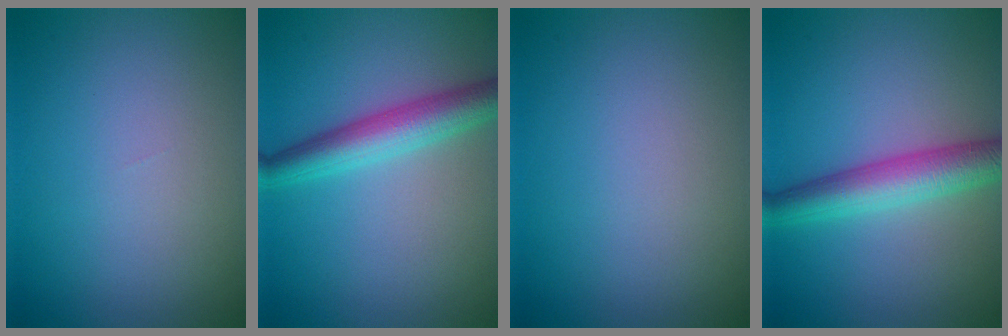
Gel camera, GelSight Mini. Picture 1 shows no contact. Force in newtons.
{"total": 4.4, "press": 4.4, "slide": 0.2}
{"total": 0.0}
{"total": 4.9, "press": 4.9, "slide": 0.1}